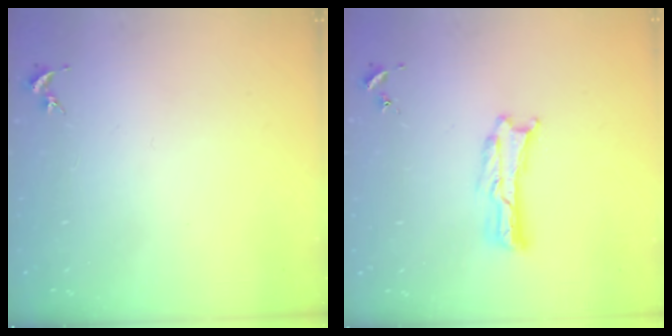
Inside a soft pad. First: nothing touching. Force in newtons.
{"total": 0.8, "press": 0.8, "slide": 0.2}